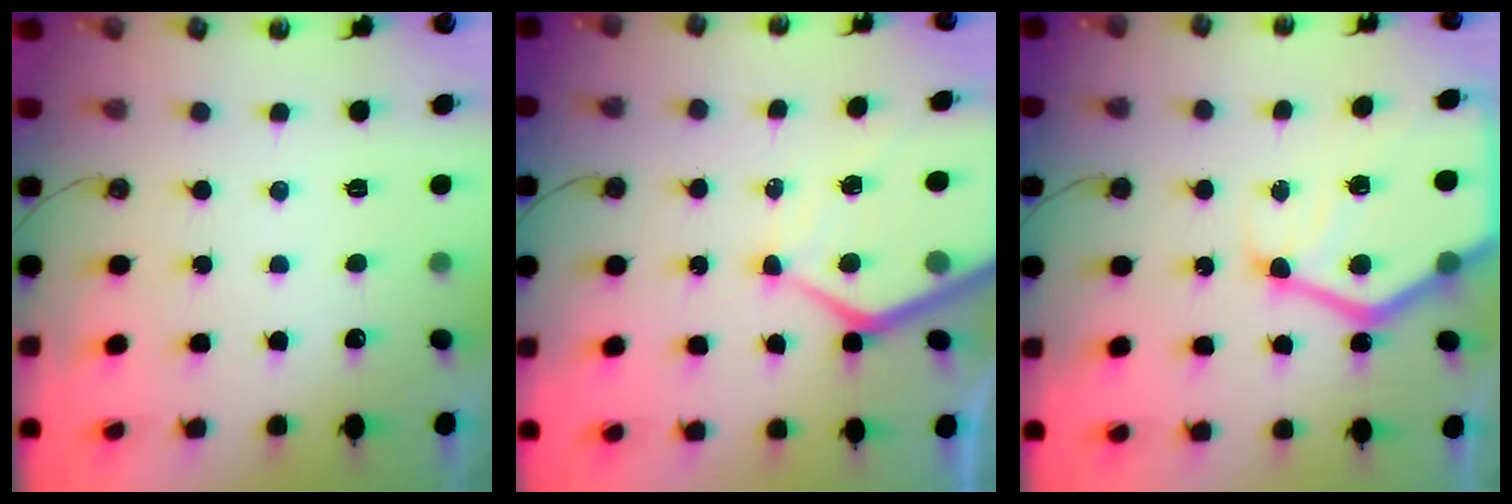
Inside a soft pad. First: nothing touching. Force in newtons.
{"total": 11.9, "press": 11.8, "slide": 1.2}
{"total": 19.0, "press": 18.9, "slide": 1.9}